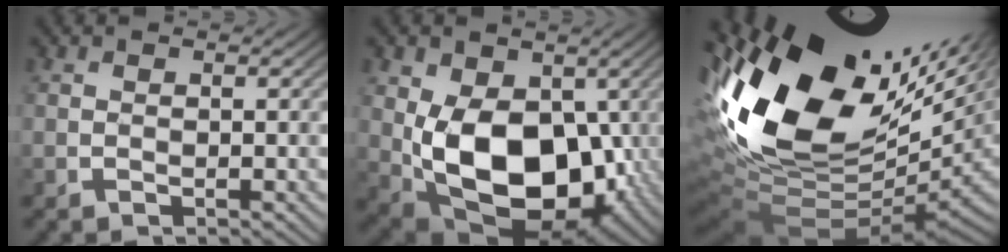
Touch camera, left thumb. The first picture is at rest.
{"total": 14.8, "force": [-1.4, 9.8, 11.0], "torque": [-0.200, -0.029, -0.022]}
{"total": 18.1, "force": [2.8, 8.8, 15.6], "torque": [-0.285, -0.039, 0.069]}